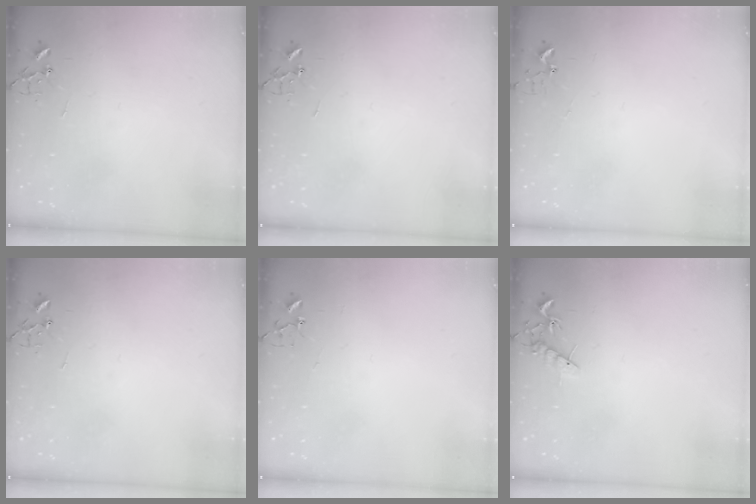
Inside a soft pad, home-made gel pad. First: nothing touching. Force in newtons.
{"total": 0.0}
{"total": 2.9, "press": 2.9, "slide": 0.3}
{"total": 0.0}
{"total": 3.2, "press": 3.2, "slide": 0.3}
{"total": 7.5, "press": 7.4, "slide": 0.6}